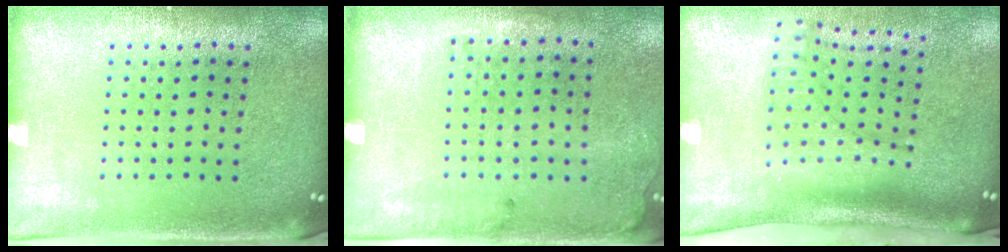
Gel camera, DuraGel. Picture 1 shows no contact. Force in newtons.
{"total": 1.8, "press": 1.2, "slide": 1.3}
{"total": 2.1, "press": 1.5, "slide": 1.5}